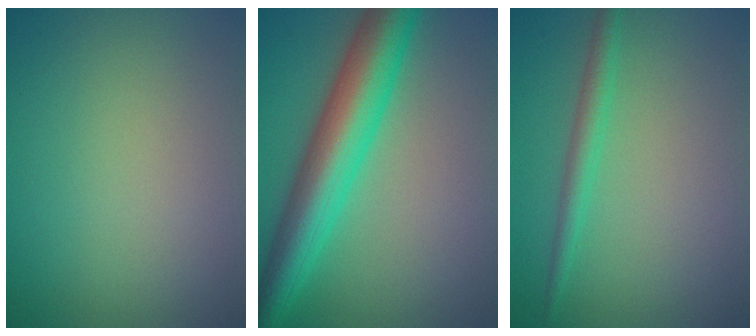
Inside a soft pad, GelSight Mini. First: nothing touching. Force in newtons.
{"total": 8.2, "press": 8.2, "slide": 0.1}
{"total": 1.9, "press": 1.9, "slide": 0.0}